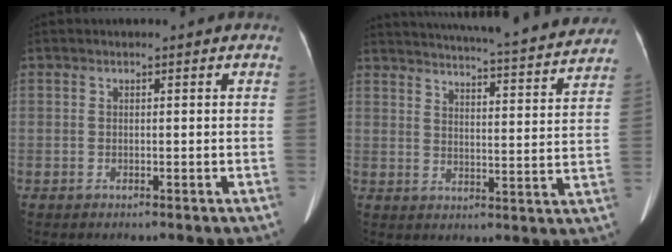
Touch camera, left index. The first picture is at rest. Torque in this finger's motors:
{"motor_torque": [-0.08, -2.06, 0.74, 0.19]}